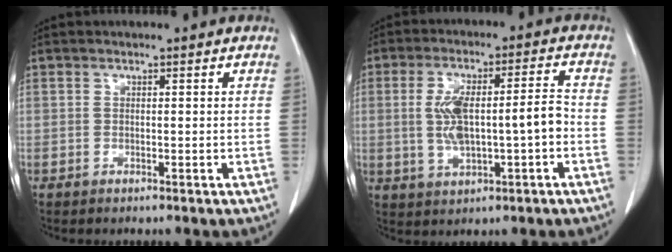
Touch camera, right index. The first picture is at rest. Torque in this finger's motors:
{"motor_torque": [0.42, -0.03, 0.25, 0.14]}